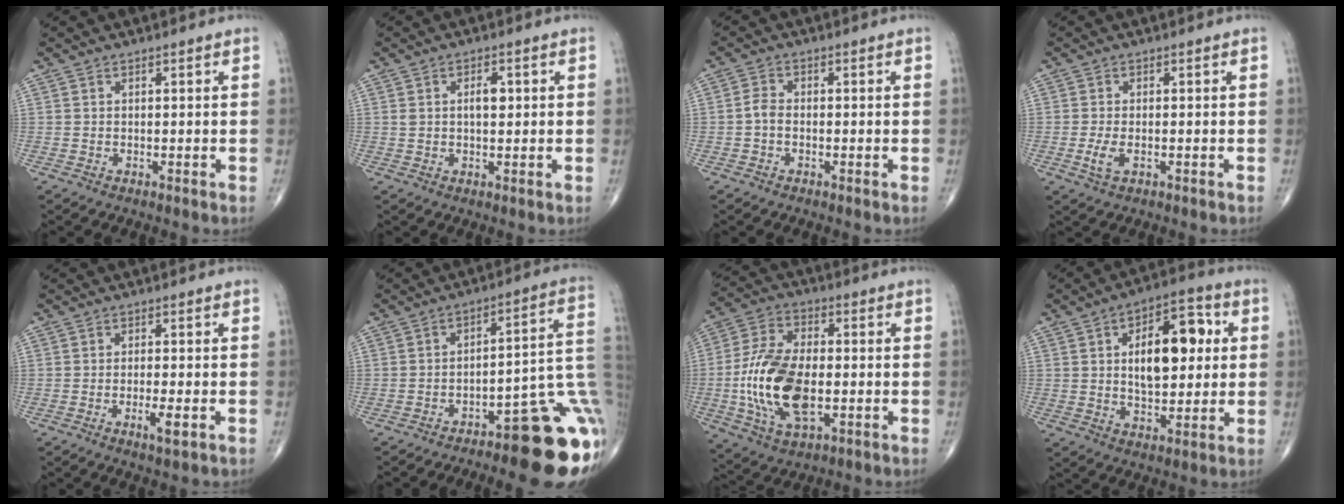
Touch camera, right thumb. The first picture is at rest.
{"total": 3.1, "force": [0.6, 1.5, 2.7], "torque": [-0.042, 0.002, 0.010]}
{"total": 2.3, "force": [-0.6, 1.5, 1.7], "torque": [-0.028, 0.009, -0.017]}
{"total": 3.0, "force": [-0.9, 1.4, 2.5], "torque": [-0.058, -0.003, -0.017]}
{"total": 3.6, "force": [-1.4, 0.6, 3.2], "torque": [-0.056, -0.004, -0.026]}
{"total": 20.4, "force": [-9.4, 5.6, 17.2], "torque": [-0.139, 0.066, -0.123]}
{"total": 17.4, "force": [-2.5, 9.1, 14.6], "torque": [-0.290, 0.008, -0.042]}
{"total": 15.3, "force": [2.8, 8.0, 12.8], "torque": [-0.160, 0.008, 0.039]}